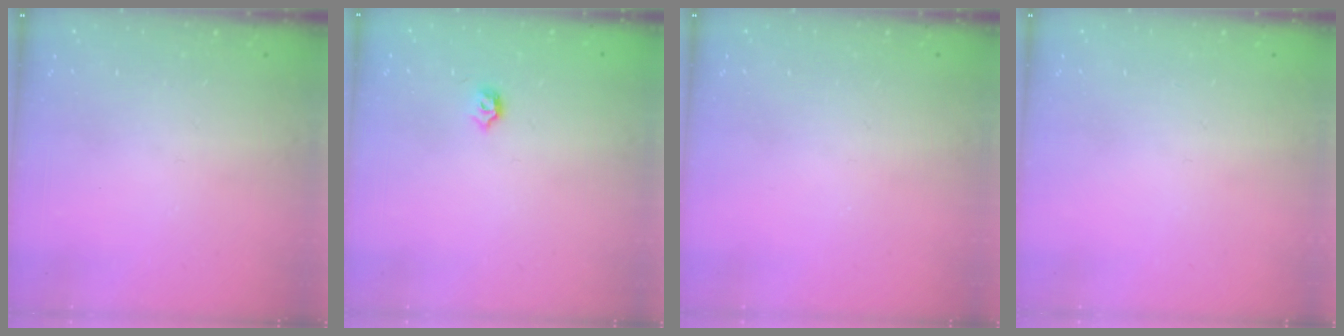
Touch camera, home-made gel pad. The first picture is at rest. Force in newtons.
{"total": 3.4, "press": 3.3, "slide": 0.5}
{"total": 0.0}
{"total": 0.0}